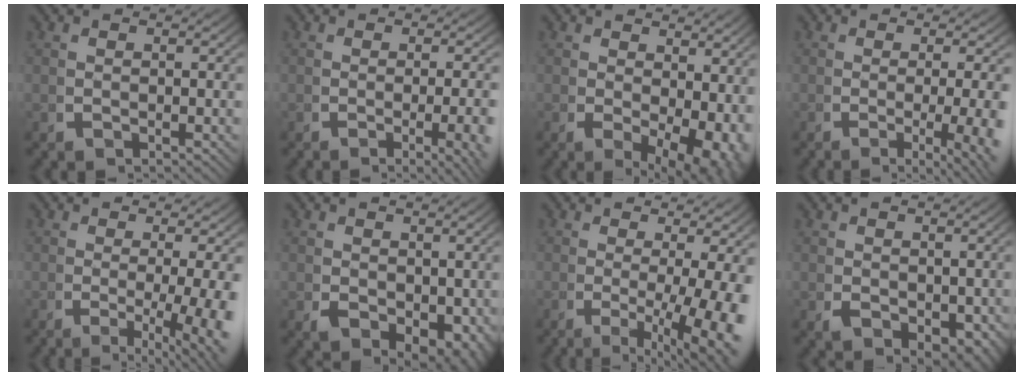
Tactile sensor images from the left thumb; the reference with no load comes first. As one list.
[{"total": 4.3, "force": [-1.4, 0.9, 3.9], "torque": [-0.061, -0.009, -0.018]}, {"total": 6.6, "force": [-0.8, 3.9, 5.3], "torque": [-0.078, -0.034, 0.007]}, {"total": 5.8, "force": [-2.0, 1.8, 5.1], "torque": [-0.079, -0.017, -0.025]}, {"total": 7.0, "force": [-2.0, 2.4, 6.3], "torque": [-0.098, -0.025, -0.020]}, {"total": 4.6, "force": [-0.6, 3.1, 3.4], "torque": [-0.057, -0.035, 0.014]}, {"total": 8.9, "force": [-2.1, 4.0, 7.7], "torque": [-0.123, -0.037, -0.017]}, {"total": 3.5, "force": [-0.4, 2.4, 2.4], "torque": [-0.042, -0.026, 0.013]}]